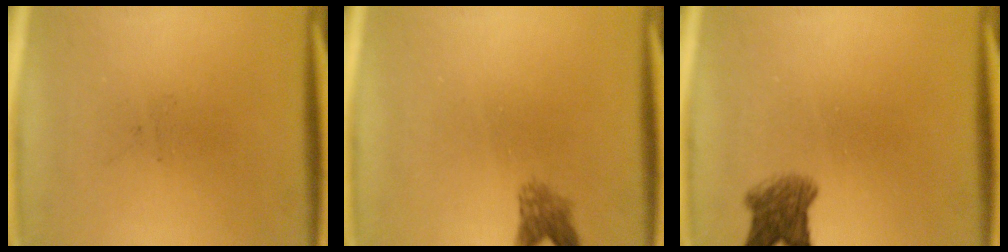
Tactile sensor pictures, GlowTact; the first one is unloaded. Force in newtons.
{"total": 2.4}
{"total": 4.5}